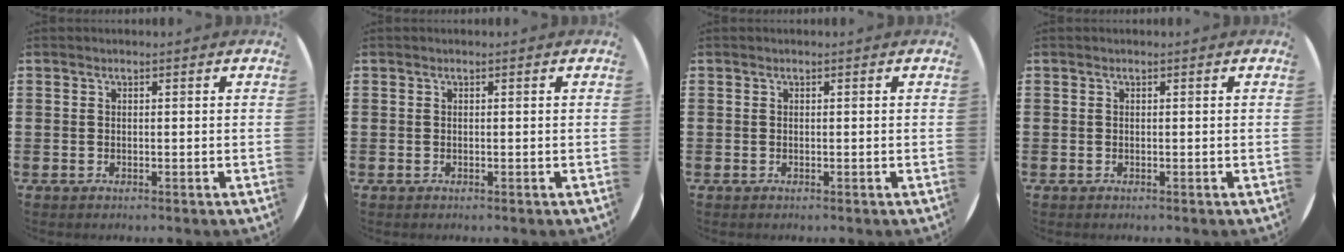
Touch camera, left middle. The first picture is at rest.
{"total": 0.0}
{"total": 0.0}
{"total": 0.0}